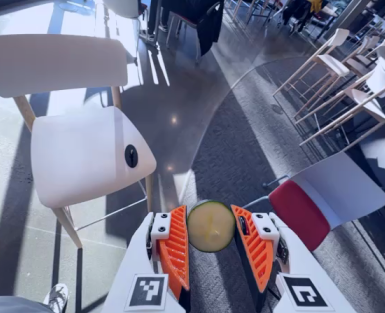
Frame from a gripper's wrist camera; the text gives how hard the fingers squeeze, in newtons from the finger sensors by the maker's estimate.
{"total": 9.9, "left": 9.9, "right": 9.9}